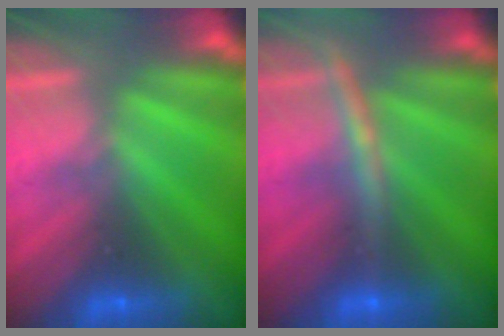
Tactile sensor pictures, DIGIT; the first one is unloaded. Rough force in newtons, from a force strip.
{"total": 2.8}